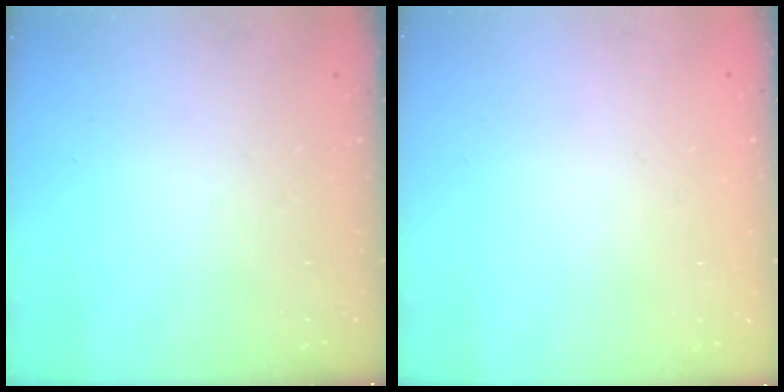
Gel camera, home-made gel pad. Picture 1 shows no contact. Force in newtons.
{"total": 1.9, "press": 1.9, "slide": 0.2}